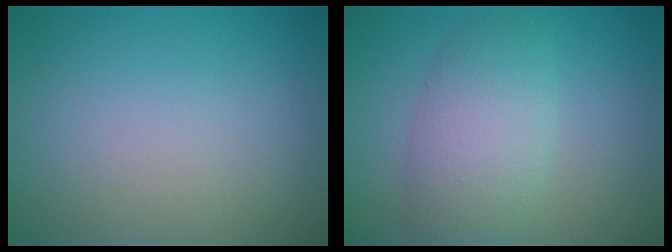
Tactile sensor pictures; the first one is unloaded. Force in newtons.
{"total": 5.0, "press": 5.0, "slide": 0.2}